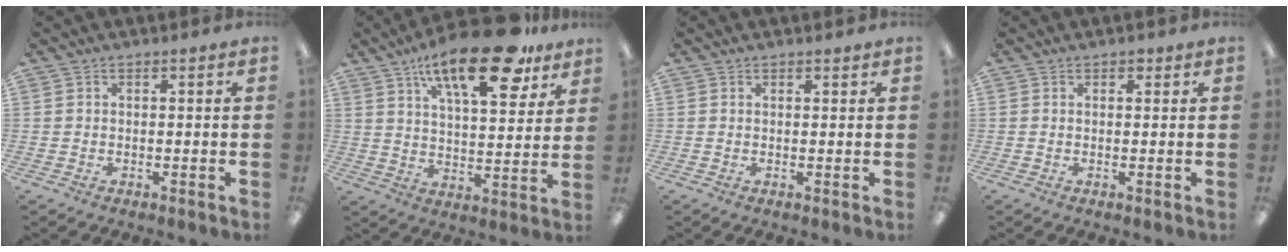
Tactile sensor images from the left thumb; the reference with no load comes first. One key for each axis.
{"total": 20.4, "fx": 12.7, "fy": 7.2, "fz": 14.2, "tx": -0.216, "ty": -0.063, "tz": 0.202}
{"total": 0.7, "fx": 0.6, "fy": 0.3, "fz": 0.2, "tx": 0.004, "ty": -0.003, "tz": 0.009}
{"total": 1.2, "fx": 0.7, "fy": 0.7, "fz": 0.5, "tx": -0.003, "ty": 0.000, "tz": 0.011}